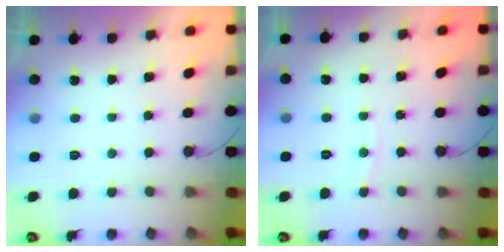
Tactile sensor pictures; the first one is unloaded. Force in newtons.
{"total": 2.5, "press": 2.5, "slide": 0.2}